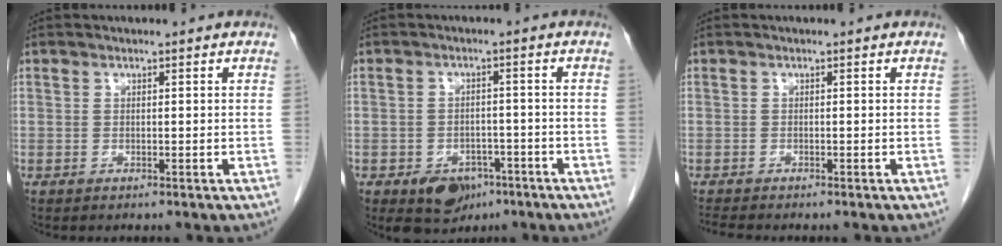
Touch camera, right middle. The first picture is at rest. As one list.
[{"total": 6.0, "force": [-3.6, 3.9, 2.6], "torque": [-0.033, 0.004, -0.045]}, {"total": 1.4, "force": [-1.4, -0.2, 0.2], "torque": [-0.011, -0.007, -0.028]}]